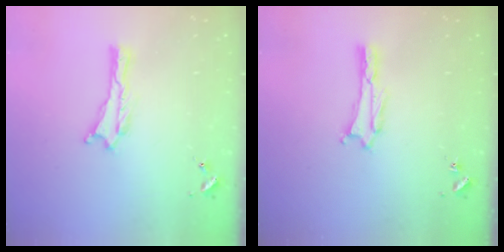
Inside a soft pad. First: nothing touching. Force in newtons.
{"total": 1.8, "press": 1.8, "slide": 0.2}